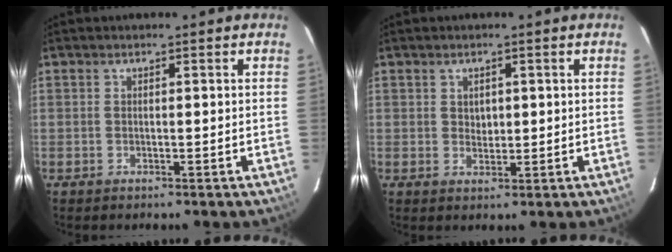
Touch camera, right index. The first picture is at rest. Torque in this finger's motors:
{"motor_torque": [-0.17, 0.07, -0.06, 0.00]}